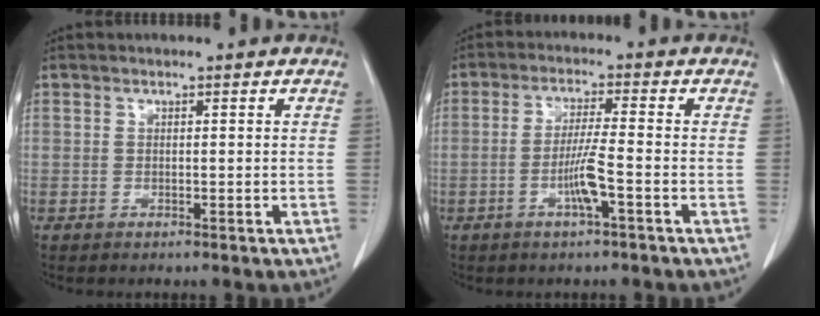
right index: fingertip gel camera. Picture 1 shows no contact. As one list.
[{"total": 5.2, "force": [-1.9, -0.3, 4.8], "torque": [-0.097, -0.002, -0.037]}]